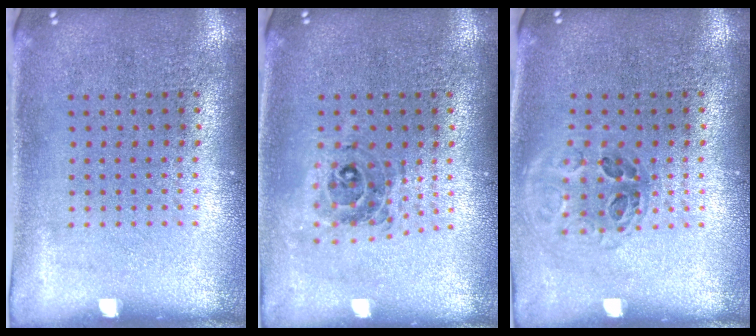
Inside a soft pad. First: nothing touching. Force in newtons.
{"total": 0.6, "press": 0.6, "slide": 0.2}
{"total": 1.0, "press": 1.0, "slide": 0.3}